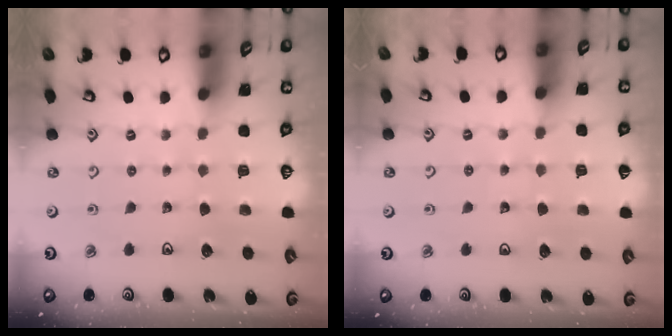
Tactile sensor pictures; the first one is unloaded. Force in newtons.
{"total": 2.9, "press": 2.9, "slide": 0.3}